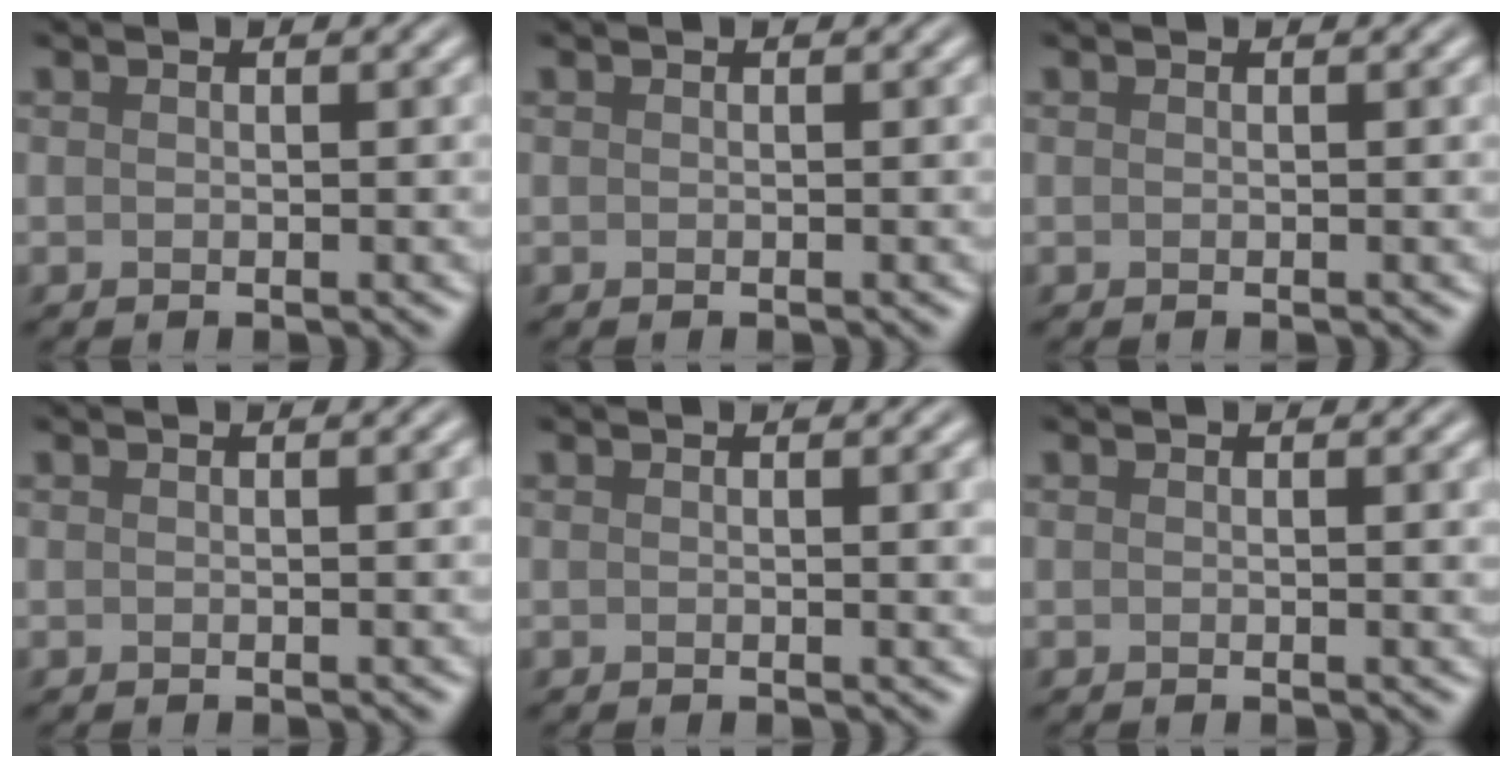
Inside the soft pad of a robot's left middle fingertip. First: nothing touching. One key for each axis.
{"total": 0.0}
{"total": 0.0}
{"total": 0.6, "fx": 0.1, "fy": 0.1, "fz": 0.6, "tx": -0.008, "ty": 0.000, "tz": 0.003}
{"total": 1.2, "fx": 0.3, "fy": 0.2, "fz": 1.2, "tx": -0.014, "ty": 0.000, "tz": 0.007}
{"total": 0.7, "fx": 0.2, "fy": 0.0, "fz": 0.6, "tx": -0.008, "ty": -0.002, "tz": 0.005}